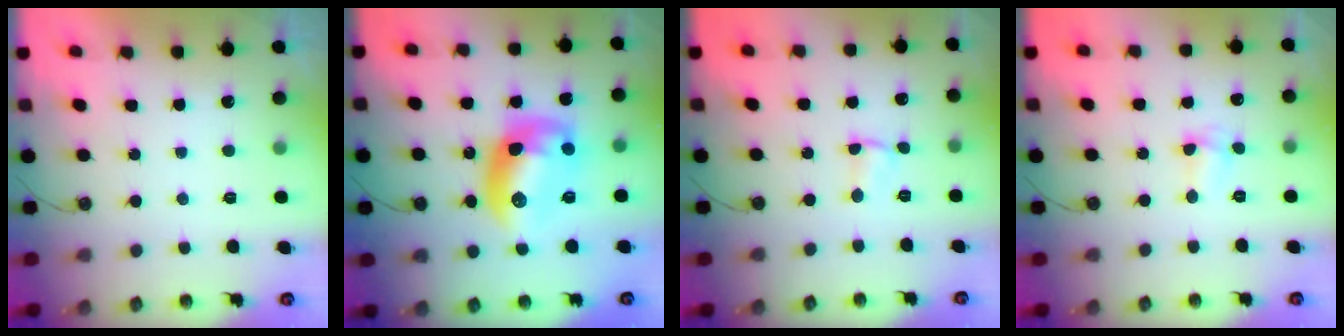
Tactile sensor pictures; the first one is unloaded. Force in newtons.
{"total": 13.5, "press": 13.5, "slide": 1.2}
{"total": 3.7, "press": 1.4, "slide": 3.4}
{"total": 2.8, "press": 2.8, "slide": 0.5}